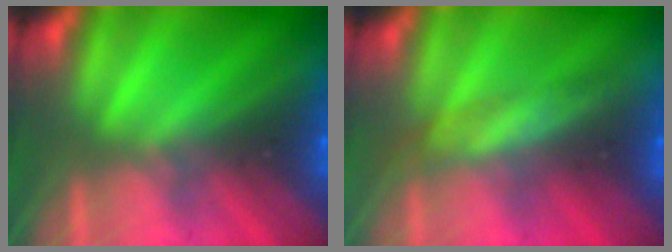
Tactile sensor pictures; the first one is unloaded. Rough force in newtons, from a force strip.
{"total": 2.8}